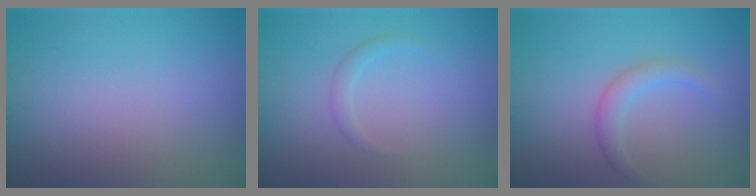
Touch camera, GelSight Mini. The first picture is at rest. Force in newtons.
{"total": 1.0, "press": 1.0, "slide": 0.1}
{"total": 1.9, "press": 1.9, "slide": 0.1}